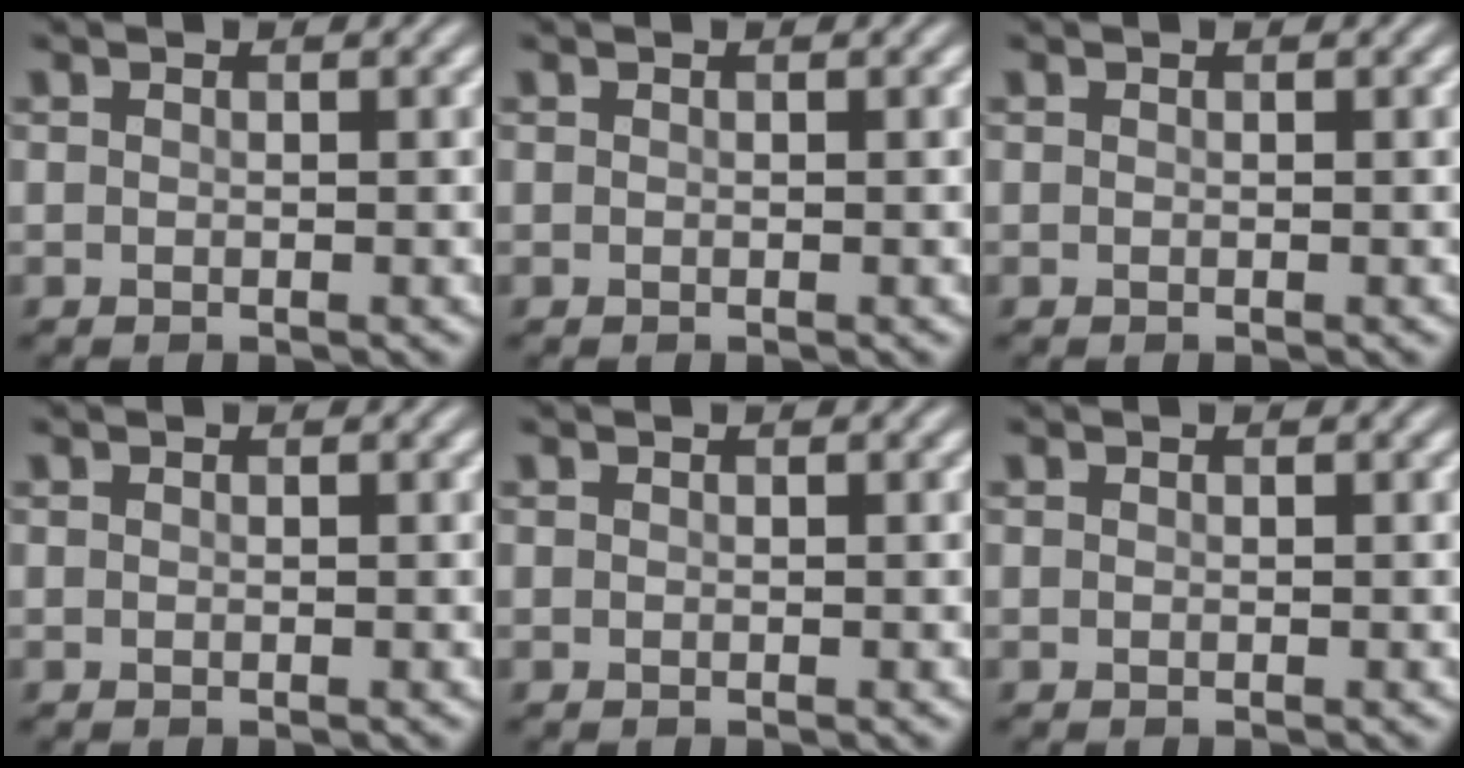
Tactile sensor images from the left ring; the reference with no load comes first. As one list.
[{"total": 0.0}, {"total": 0.0}, {"total": 0.0}, {"total": 0.0}, {"total": 0.0}]